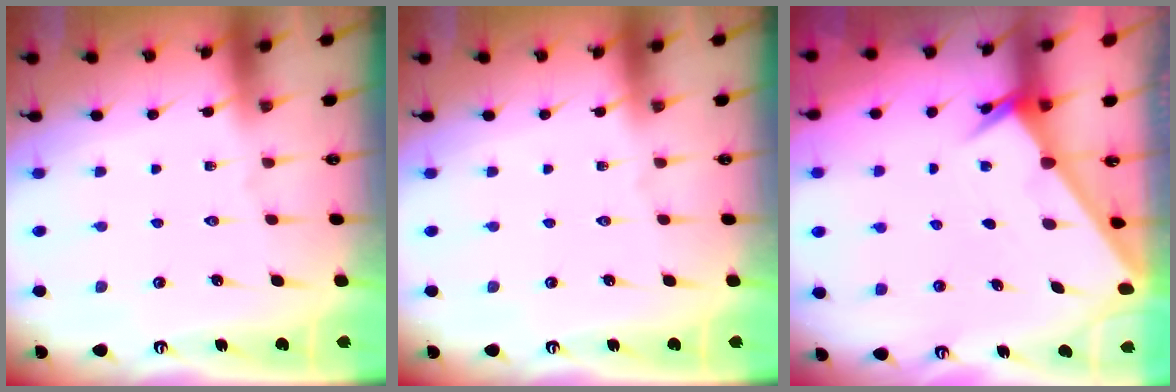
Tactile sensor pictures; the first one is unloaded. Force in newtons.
{"total": 0.0}
{"total": 2.0, "press": 2.0, "slide": 0.1}